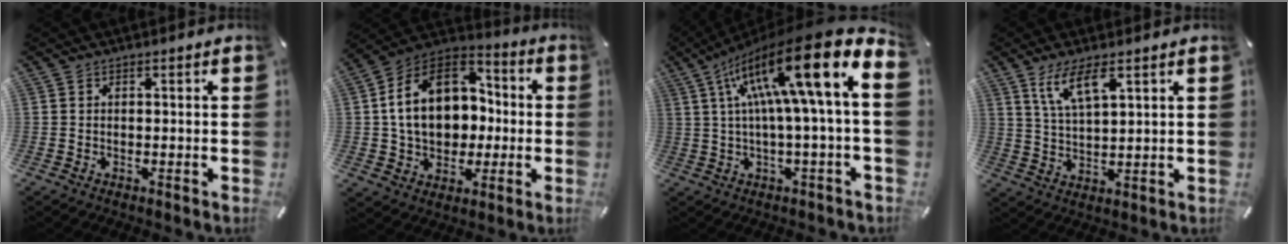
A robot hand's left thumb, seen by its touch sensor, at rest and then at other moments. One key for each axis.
{"total": 17.0, "fx": 0.3, "fy": 13.9, "fz": 9.9, "tx": -0.189, "ty": 0.013, "tz": 0.008}
{"total": 20.4, "fx": 7.2, "fy": 2.4, "fz": 18.9, "tx": -0.341, "ty": -0.056, "tz": 0.104}
{"total": 7.5, "fx": 4.7, "fy": 2.3, "fz": 5.4, "tx": -0.119, "ty": -0.002, "tz": 0.084}